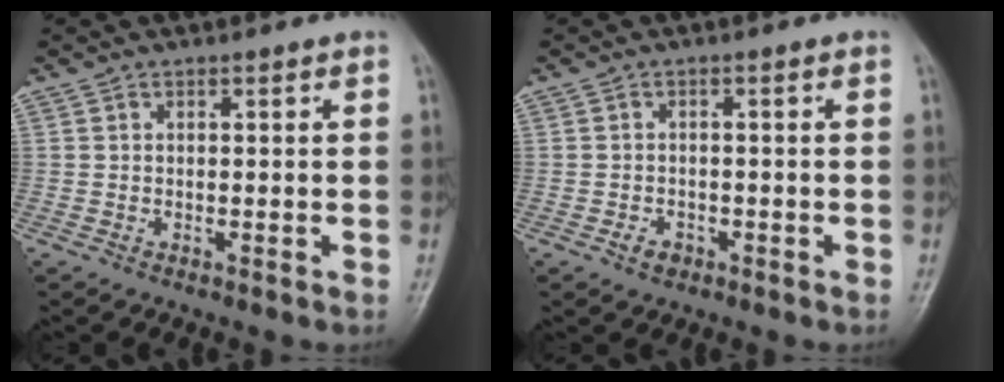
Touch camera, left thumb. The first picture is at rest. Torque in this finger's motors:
{"motor_torque": [-0.18, 0.24, 0.21, 0.06, 0.00]}